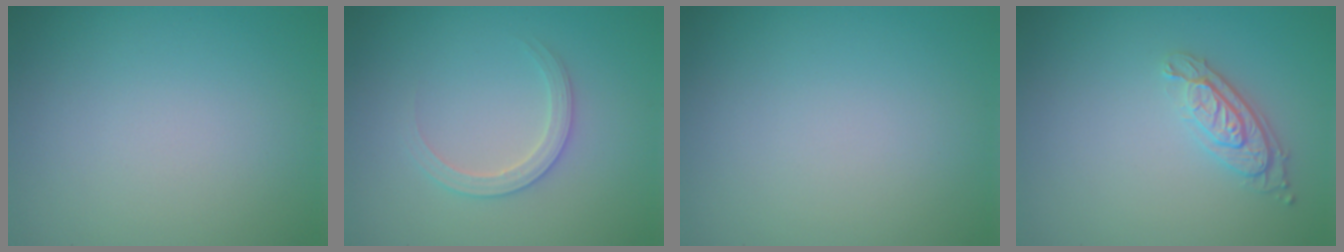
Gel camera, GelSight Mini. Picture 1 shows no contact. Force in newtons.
{"total": 2.2, "press": 2.2, "slide": 0.2}
{"total": 0.0}
{"total": 3.0, "press": 2.3, "slide": 1.9}